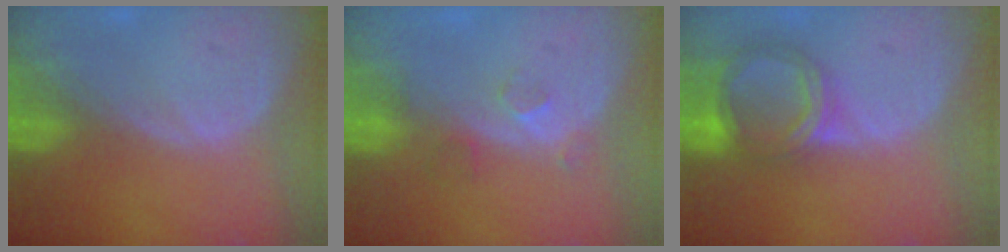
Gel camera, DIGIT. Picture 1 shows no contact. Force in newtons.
{"total": 3.2, "press": 2.6, "slide": 1.8}
{"total": 6.2, "press": 6.1, "slide": 1.2}